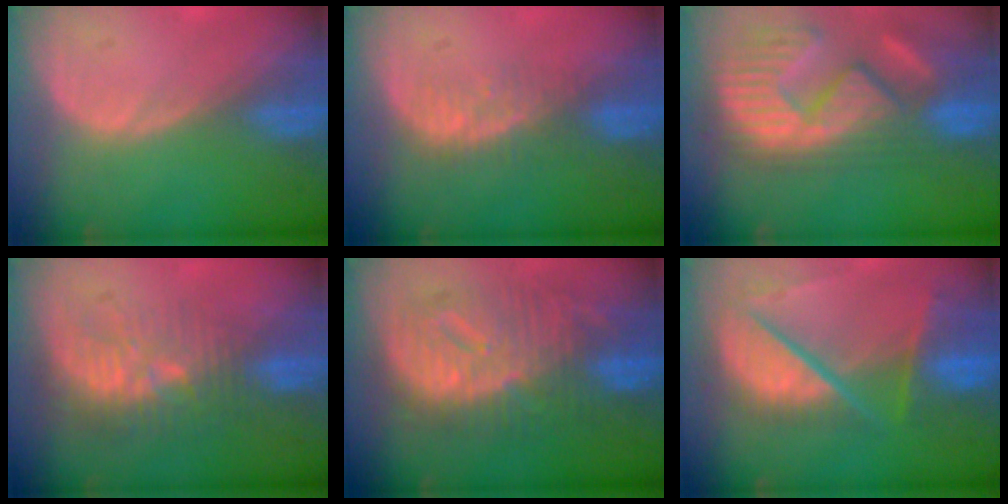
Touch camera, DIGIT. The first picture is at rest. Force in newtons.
{"total": 4.1, "press": 3.7, "slide": 1.8}
{"total": 13.9, "press": 12.0, "slide": 7.0}
{"total": 9.6, "press": 8.6, "slide": 4.2}
{"total": 12.5, "press": 12.4, "slide": 1.3}
{"total": 10.9, "press": 9.0, "slide": 6.1}